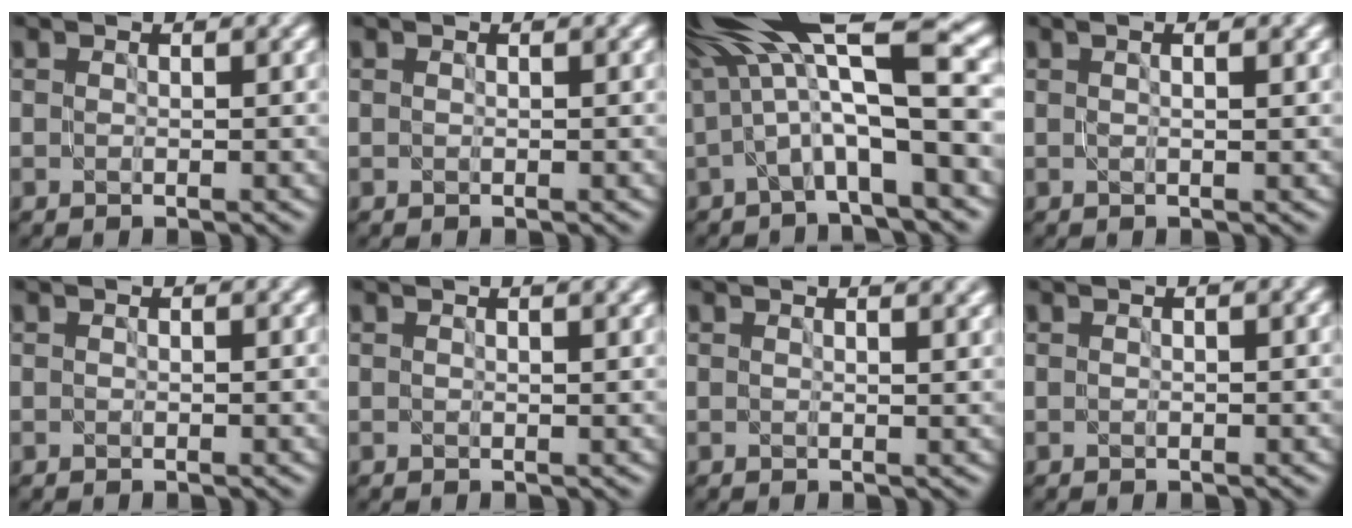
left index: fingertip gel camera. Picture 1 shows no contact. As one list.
[{"total": 0.0}, {"total": 12.2, "force": [2.3, 3.2, 11.5], "torque": [-0.199, 0.024, 0.039]}, {"total": 2.2, "force": [1.0, 0.8, 1.8], "torque": [-0.013, -0.001, -0.006]}, {"total": 0.0}, {"total": 1.5, "force": [1.1, 0.4, 0.9], "torque": [-0.010, 0.000, 0.010]}, {"total": 2.2, "force": [1.7, 0.7, 1.1], "torque": [-0.005, 0.000, 0.017]}, {"total": 0.8, "force": [0.1, 0.2, 0.7], "torque": [-0.014, 0.004, 0.002]}]